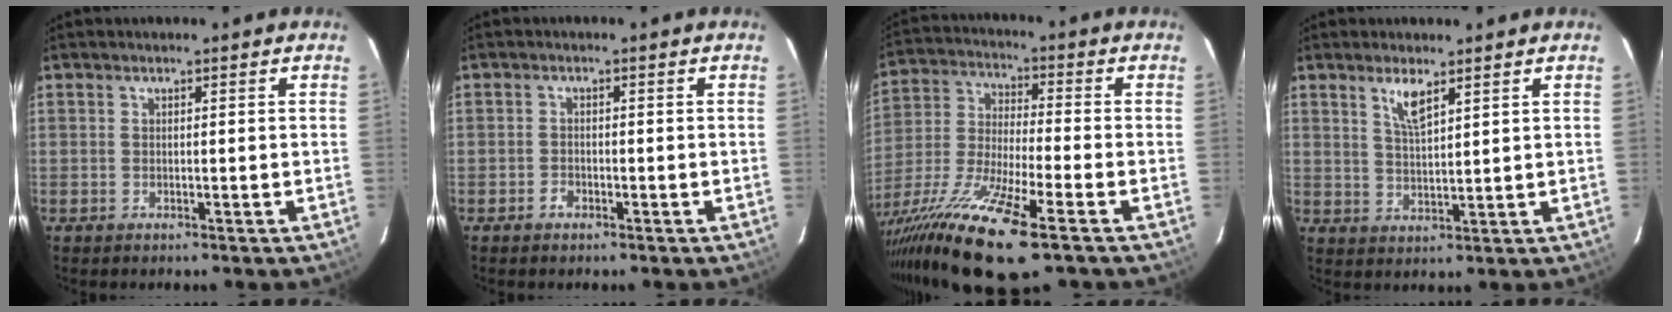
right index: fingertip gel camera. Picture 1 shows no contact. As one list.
[{"total": 1.5, "force": [-1.1, 1.0, 0.5], "torque": [-0.008, 0.002, -0.020]}, {"total": 18.8, "force": [-11.9, 2.4, 14.4], "torque": [-0.294, -0.060, -0.221]}, {"total": 4.5, "force": [2.8, 1.2, 3.3], "torque": [-0.064, -0.002, 0.056]}]